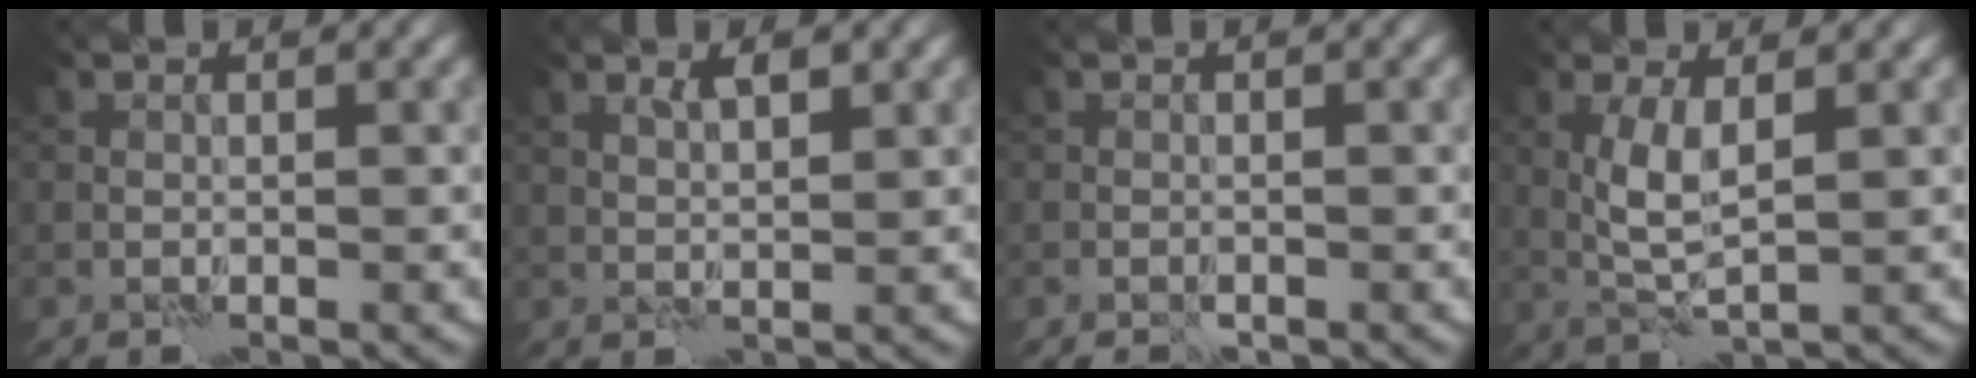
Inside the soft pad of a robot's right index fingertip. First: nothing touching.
{"total": 1.7, "force": [1.1, 0.4, 1.2], "torque": [-0.027, -0.003, 0.020]}
{"total": 1.0, "force": [-0.8, 0.3, 0.6], "torque": [-0.012, -0.002, -0.016]}
{"total": 3.2, "force": [0.6, 0.8, 3.1], "torque": [-0.071, 0.001, 0.014]}